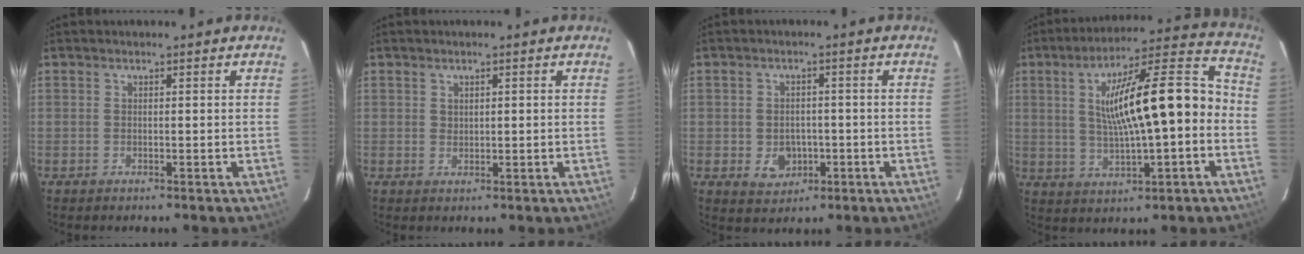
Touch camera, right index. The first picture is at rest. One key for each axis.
{"total": 1.1, "fx": 0.5, "fy": 0.8, "fz": 0.4, "tx": -0.006, "ty": 0.004, "tz": 0.011}
{"total": 5.0, "fx": -1.3, "fy": 4.3, "fz": 2.3, "tx": -0.048, "ty": 0.005, "tz": -0.005}
{"total": 18.2, "fx": -0.1, "fy": 4.4, "fz": 17.6, "tx": -0.277, "ty": 0.032, "tz": 0.009}